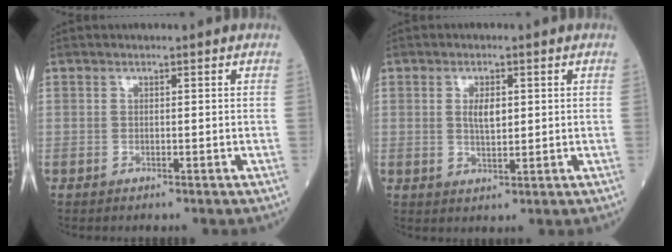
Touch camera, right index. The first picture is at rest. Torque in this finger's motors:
{"motor_torque": [0.50, 0.38, 0.27, 0.08]}